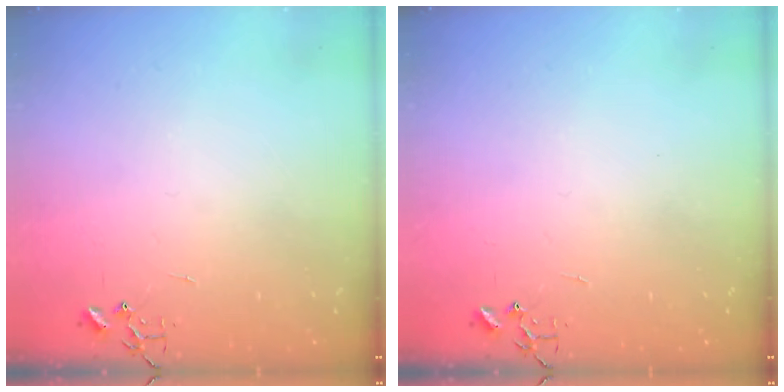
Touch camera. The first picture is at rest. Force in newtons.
{"total": 0.0}